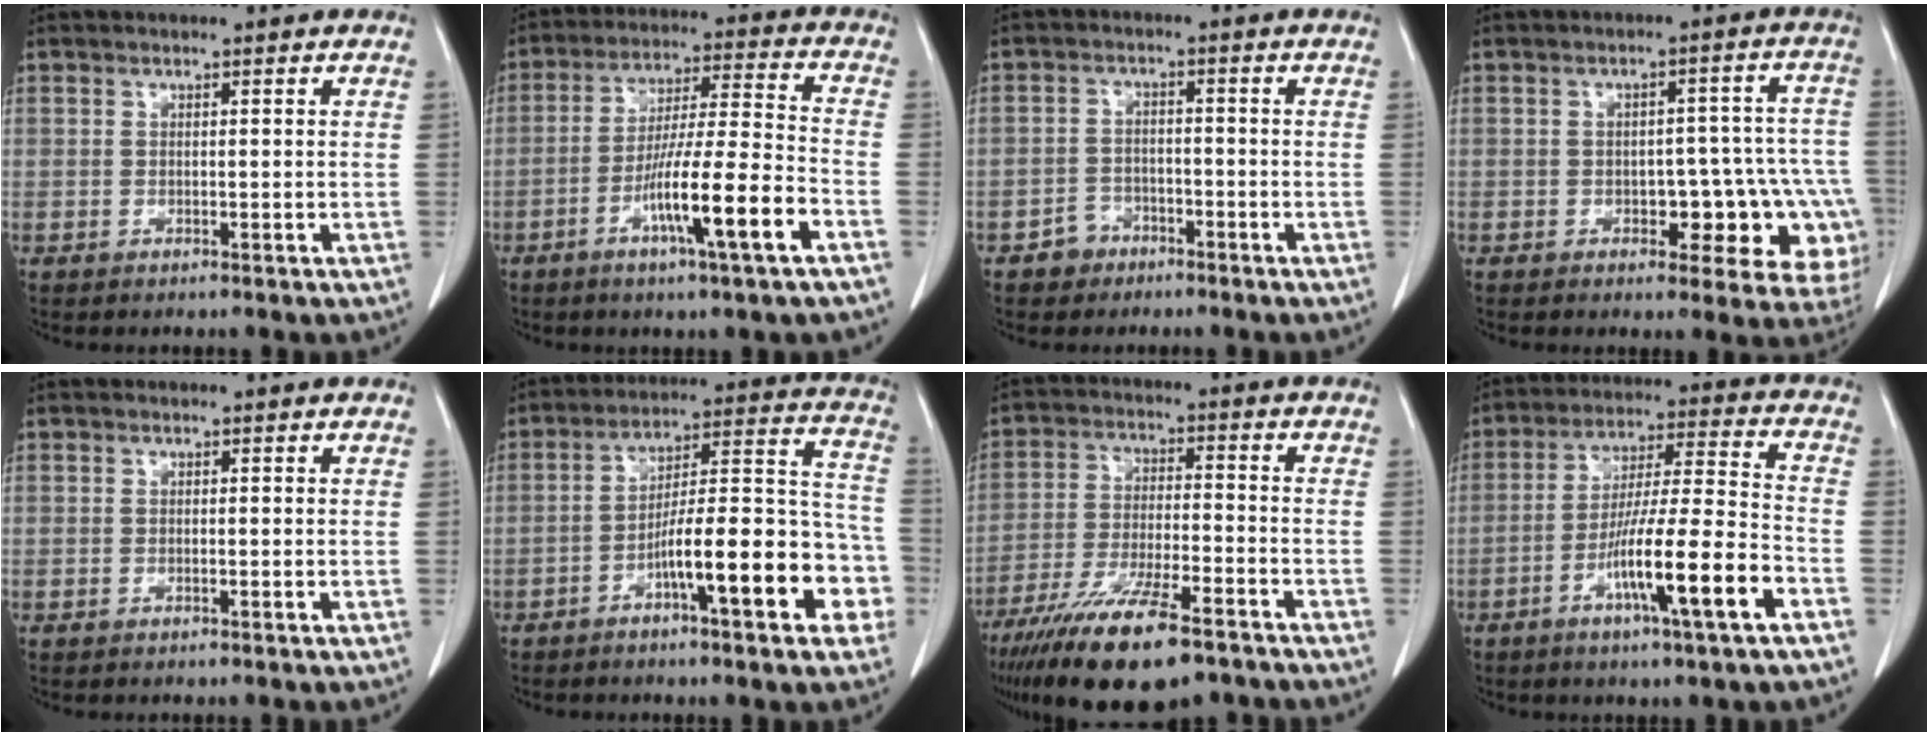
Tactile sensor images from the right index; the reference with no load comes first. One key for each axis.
{"total": 13.0, "fx": -5.7, "fy": -0.2, "fz": 11.7, "tx": -0.206, "ty": -0.003, "tz": -0.100}
{"total": 3.5, "fx": -2.3, "fy": 2.6, "fz": 0.4, "tx": -0.008, "ty": 0.011, "tz": -0.039}
{"total": 12.1, "fx": -4.2, "fy": 6.1, "fz": 9.6, "tx": -0.060, "ty": 0.035, "tz": -0.045}
{"total": 0.0}
{"total": 16.2, "fx": -6.5, "fy": 3.2, "fz": 14.5, "tx": -0.201, "ty": 0.034, "tz": -0.095}
{"total": 16.7, "fx": -12.0, "fy": 3.3, "fz": 11.1, "tx": -0.201, "ty": -0.036, "tz": -0.205}
{"total": 14.0, "fx": -6.1, "fy": -0.1, "fz": 12.5, "tx": -0.221, "ty": -0.005, "tz": -0.106}